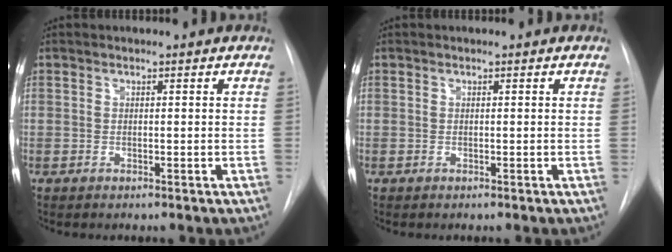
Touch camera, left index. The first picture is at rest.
{"total": 0.0}